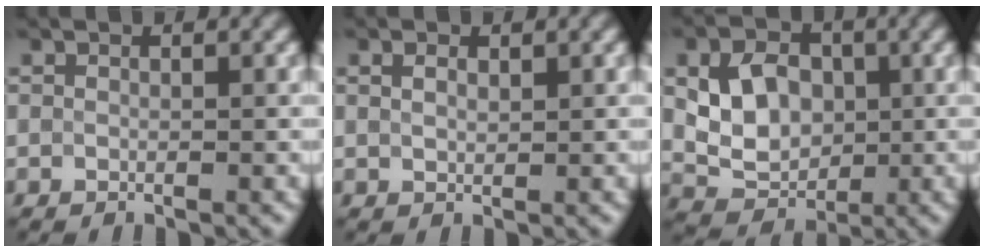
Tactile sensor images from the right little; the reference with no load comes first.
{"total": 1.3, "force": [0.7, 0.7, 0.8], "torque": [-0.015, 0.007, 0.012]}
{"total": 5.2, "force": [0.6, 4.1, 3.2], "torque": [-0.061, 0.001, 0.014]}